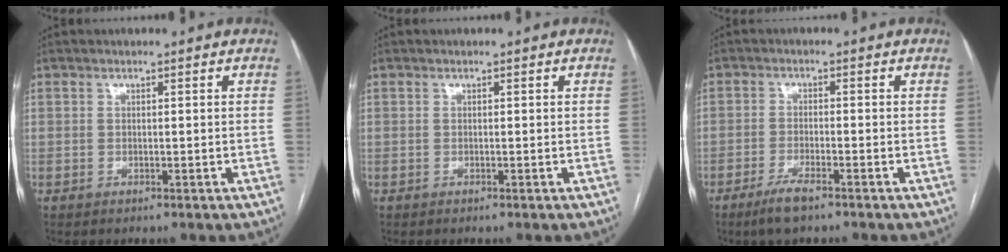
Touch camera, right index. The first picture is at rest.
{"total": 0.0}
{"total": 4.3, "force": [-3.1, 0.5, 2.9], "torque": [-0.067, -0.008, -0.058]}